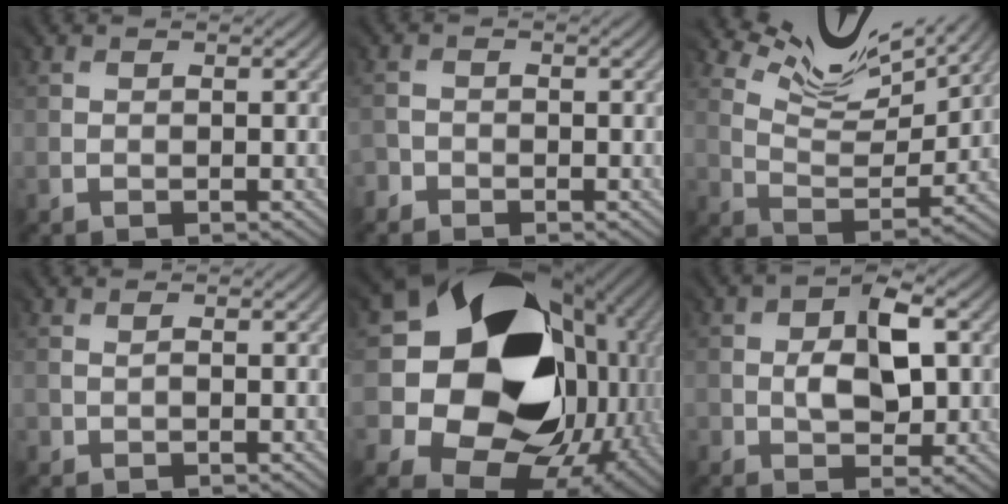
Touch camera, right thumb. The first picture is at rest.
{"total": 1.8, "force": [-1.7, 0.6, -0.5], "torque": [0.012, -0.001, -0.035]}
{"total": 10.1, "force": [9.0, 2.2, 4.2], "torque": [-0.091, -0.011, 0.145]}
{"total": 0.0}
{"total": 20.2, "force": [2.4, 16.6, 11.3], "torque": [-0.255, -0.042, 0.090]}
{"total": 5.2, "force": [0.0, 3.1, 4.2], "torque": [-0.074, 0.003, -0.006]}